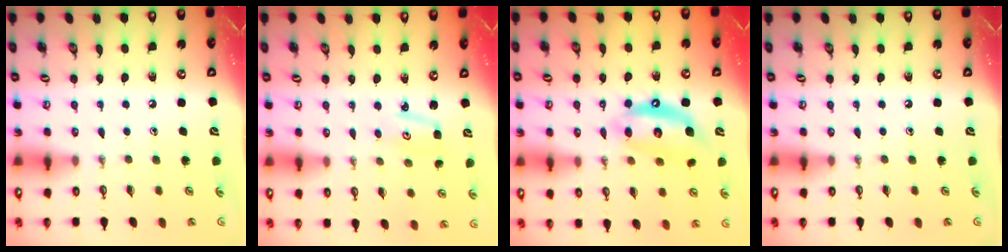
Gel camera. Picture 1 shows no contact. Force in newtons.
{"total": 2.7, "press": 2.7, "slide": 0.2}
{"total": 11.7, "press": 11.6, "slide": 1.1}
{"total": 0.0}